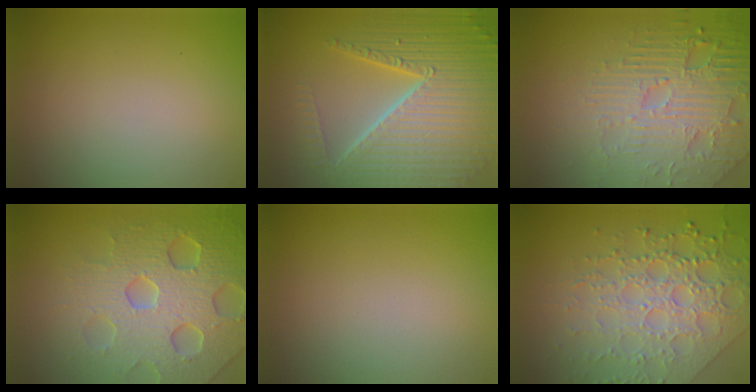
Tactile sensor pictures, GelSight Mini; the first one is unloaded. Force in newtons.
{"total": 10.1, "press": 6.3, "slide": 7.9}
{"total": 5.2, "press": 4.8, "slide": 2.0}
{"total": 7.3, "press": 7.2, "slide": 1.6}
{"total": 0.0}
{"total": 7.4, "press": 5.4, "slide": 5.1}